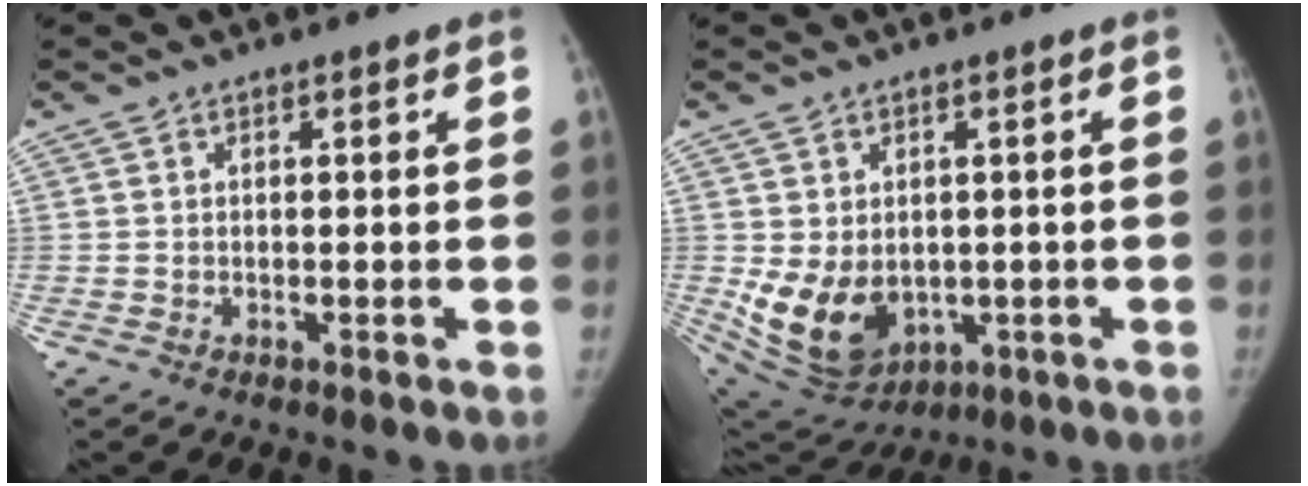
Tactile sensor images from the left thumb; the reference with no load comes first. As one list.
[{"total": 12.2, "force": [-1.3, 9.2, 7.9], "torque": [-0.124, -0.015, 0.010]}]